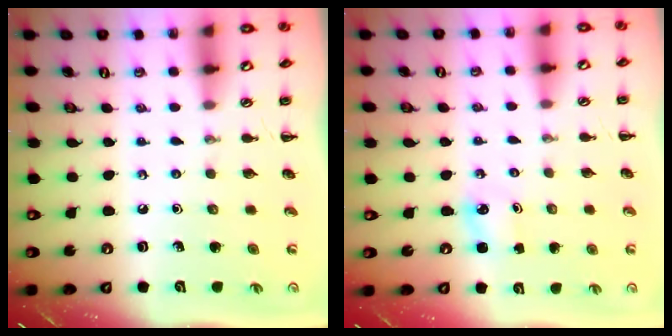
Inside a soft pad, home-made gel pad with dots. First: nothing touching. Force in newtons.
{"total": 1.5, "press": 1.5, "slide": 0.3}